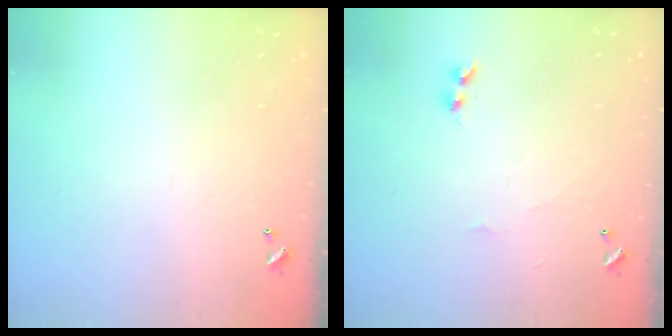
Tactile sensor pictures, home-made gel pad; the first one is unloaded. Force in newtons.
{"total": 1.9, "press": 1.8, "slide": 0.5}